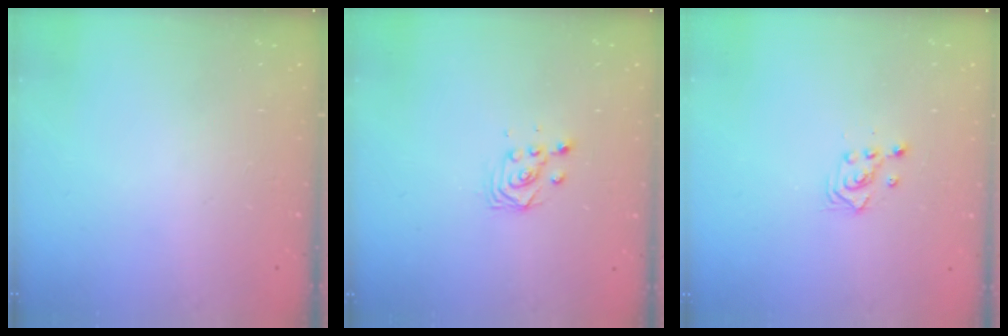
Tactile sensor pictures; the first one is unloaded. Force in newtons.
{"total": 2.9, "press": 2.9, "slide": 0.1}
{"total": 2.3, "press": 2.3, "slide": 0.3}